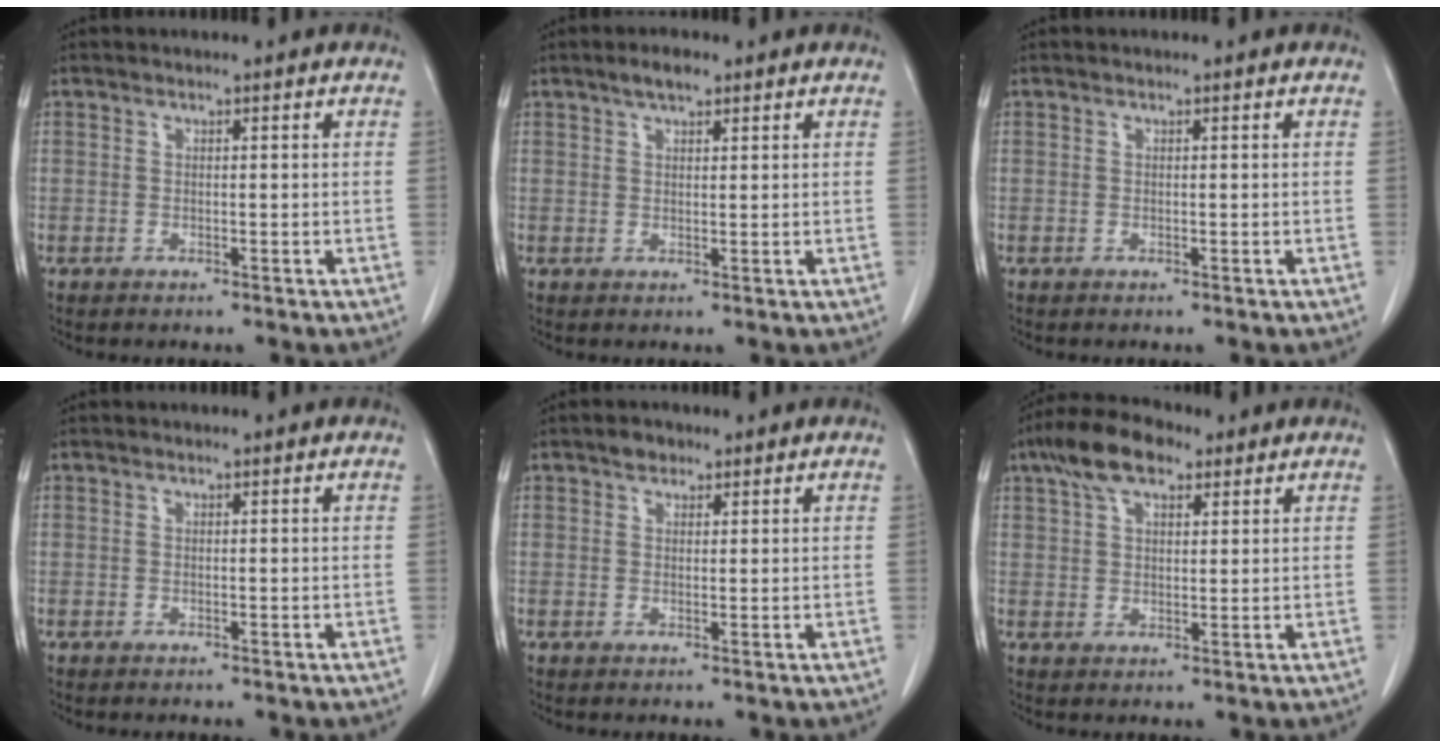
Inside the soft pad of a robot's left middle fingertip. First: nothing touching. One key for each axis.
{"total": 2.6, "fx": 1.9, "fy": 0.9, "fz": 1.6, "tx": -0.031, "ty": 0.005, "tz": 0.032}
{"total": 0.0}
{"total": 0.0}
{"total": 1.7, "fx": 1.2, "fy": 1.1, "fz": 0.5, "tx": -0.010, "ty": 0.003, "tz": 0.017}
{"total": 8.0, "fx": 4.8, "fy": 3.5, "fz": 5.3, "tx": -0.105, "ty": 0.029, "tz": 0.088}